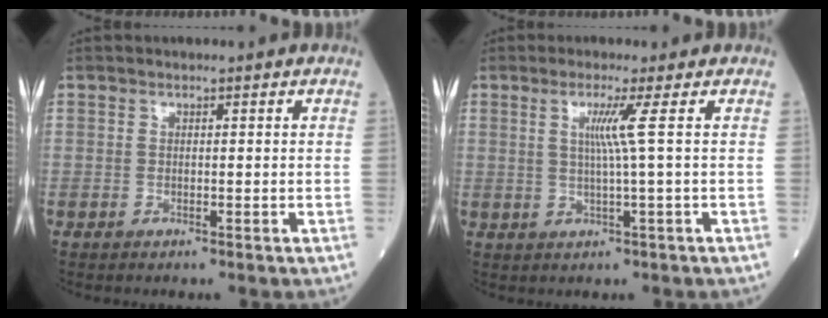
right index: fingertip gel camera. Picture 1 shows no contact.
{"total": 3.9, "force": [0.9, -1.5, 3.4], "torque": [-0.062, -0.005, 0.018]}